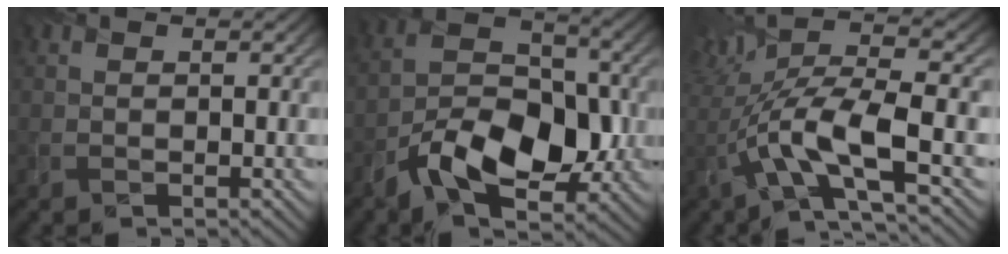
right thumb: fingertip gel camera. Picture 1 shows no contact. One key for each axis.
{"total": 10.3, "fx": -4.3, "fy": 5.7, "fz": 7.5, "tx": -0.131, "ty": 0.003, "tz": -0.082}
{"total": 10.4, "fx": -2.1, "fy": 2.8, "fz": 9.8, "tx": -0.186, "ty": 0.008, "tz": -0.043}